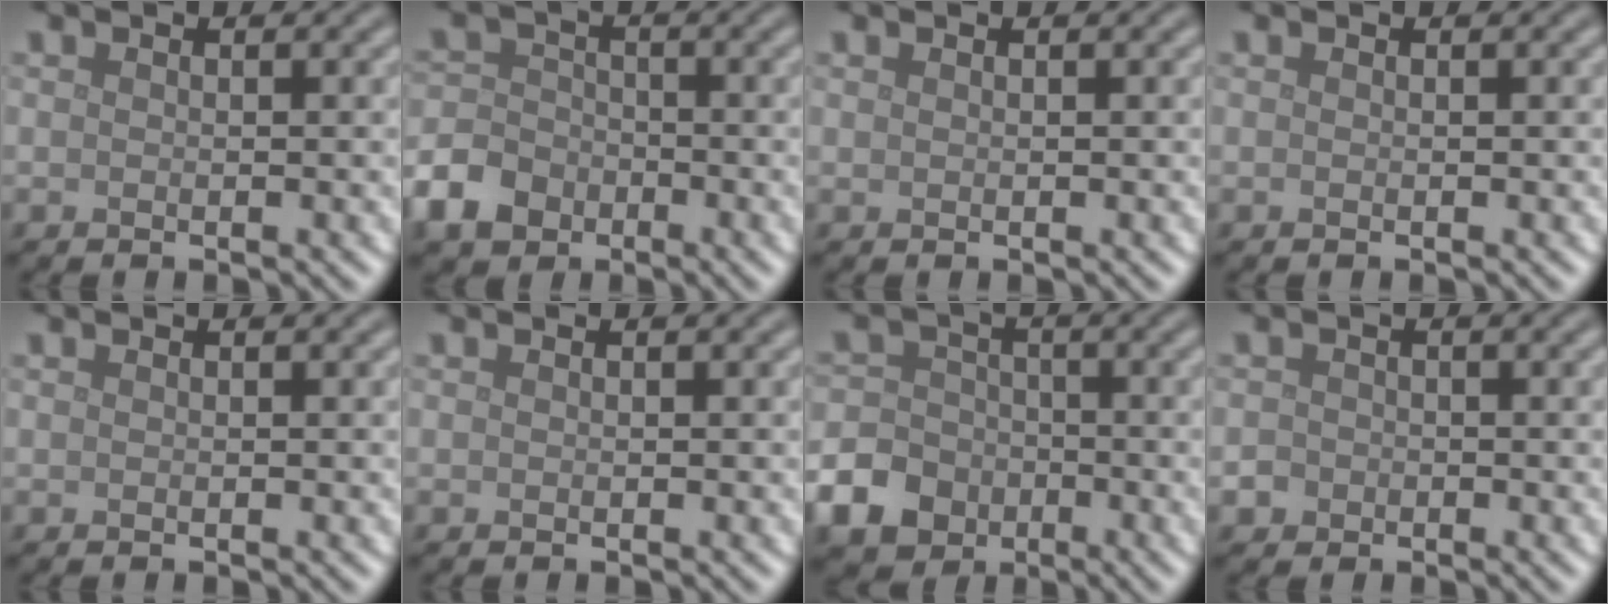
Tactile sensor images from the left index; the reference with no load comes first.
{"total": 4.9, "force": [-2.8, 3.5, 1.8], "torque": [-0.039, -0.006, -0.065]}
{"total": 0.0}
{"total": 0.0}
{"total": 0.0}
{"total": 0.0}
{"total": 7.6, "force": [-3.9, 6.1, 2.3], "torque": [-0.045, -0.024, -0.092]}
{"total": 1.8, "force": [-0.9, 1.6, 0.4], "torque": [0.000, 0.005, -0.016]}